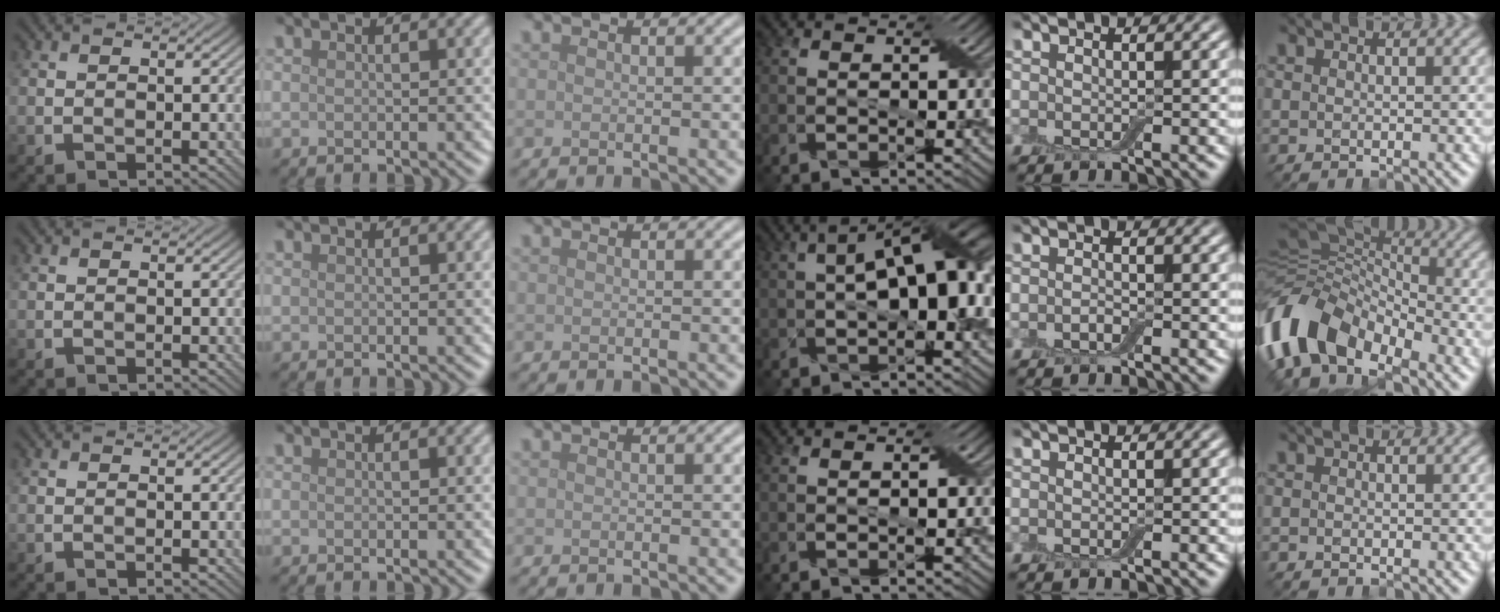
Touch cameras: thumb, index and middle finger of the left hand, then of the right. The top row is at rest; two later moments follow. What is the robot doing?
{"motion": "pour", "object": "bowl"}